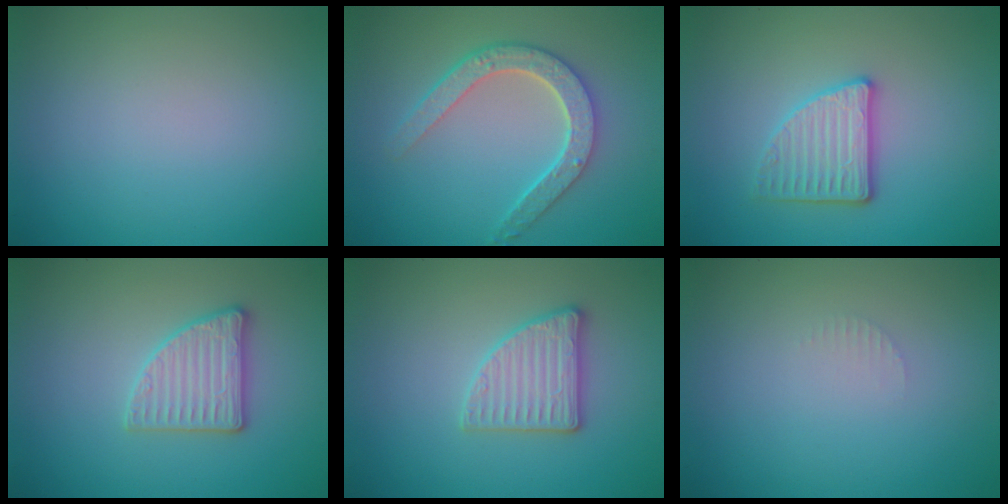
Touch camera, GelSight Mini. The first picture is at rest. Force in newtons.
{"total": 4.6, "press": 3.7, "slide": 2.8}
{"total": 3.3, "press": 3.0, "slide": 1.4}
{"total": 2.9, "press": 2.8, "slide": 0.5}
{"total": 2.9, "press": 2.8, "slide": 0.5}
{"total": 0.7, "press": 0.6, "slide": 0.1}